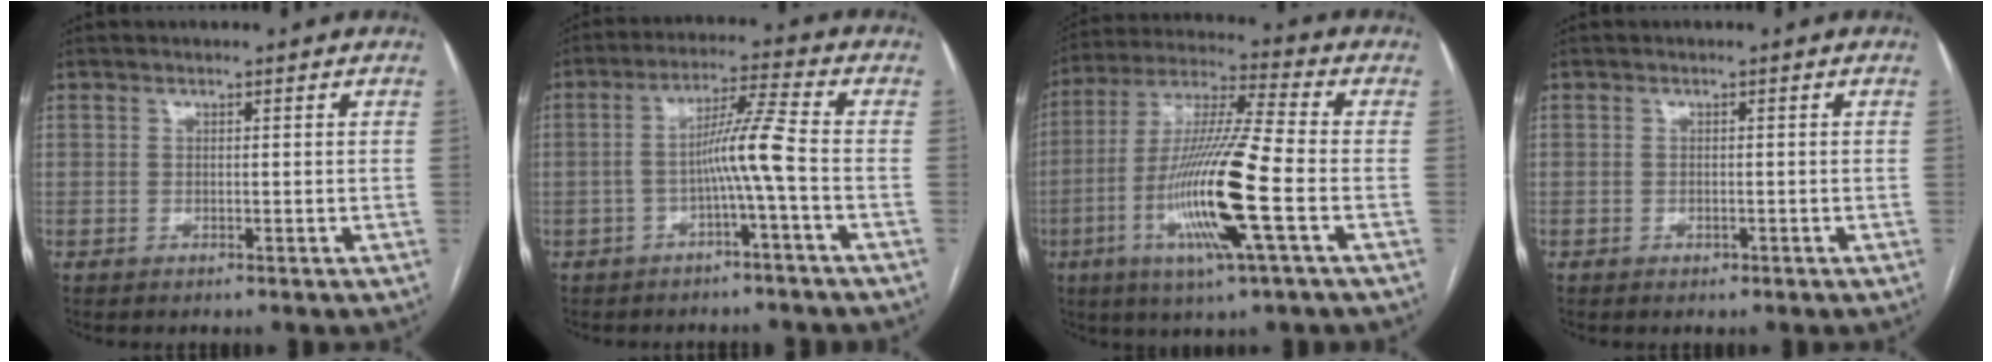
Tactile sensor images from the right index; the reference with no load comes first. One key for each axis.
{"total": 6.5, "fx": -1.9, "fy": -1.3, "fz": 6.1, "tx": -0.112, "ty": 0.018, "tz": -0.032}
{"total": 16.5, "fx": -4.7, "fy": 0.0, "fz": 15.8, "tx": -0.322, "ty": -0.013, "tz": -0.092}
{"total": 0.7, "fx": -0.5, "fy": 0.4, "fz": 0.4, "tx": -0.007, "ty": 0.000, "tz": -0.003}